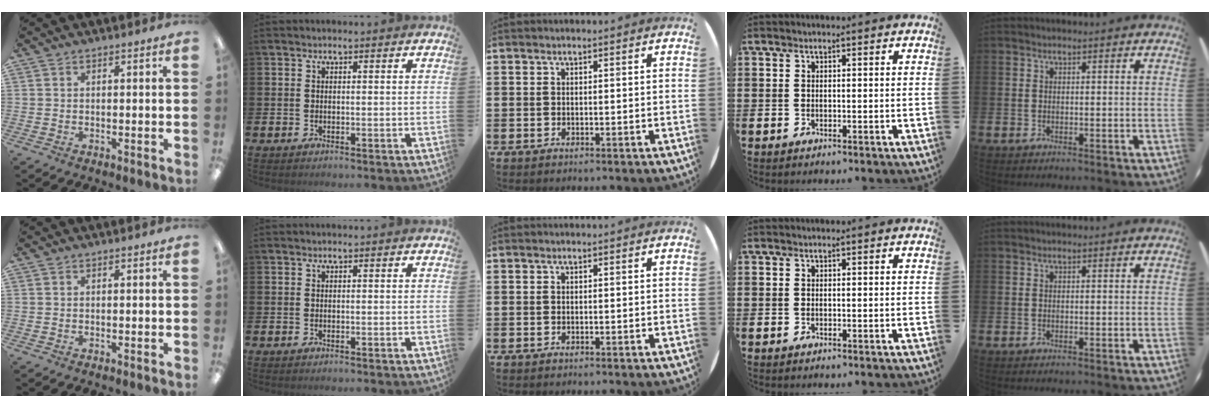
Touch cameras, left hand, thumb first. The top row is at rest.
{}